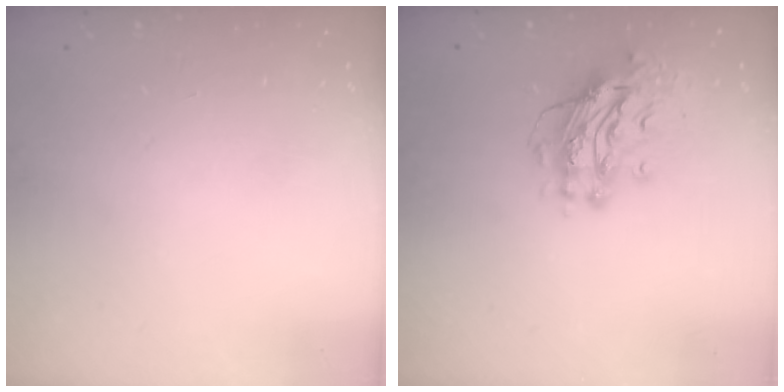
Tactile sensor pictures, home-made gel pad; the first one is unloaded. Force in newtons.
{"total": 14.7, "press": 14.6, "slide": 1.2}